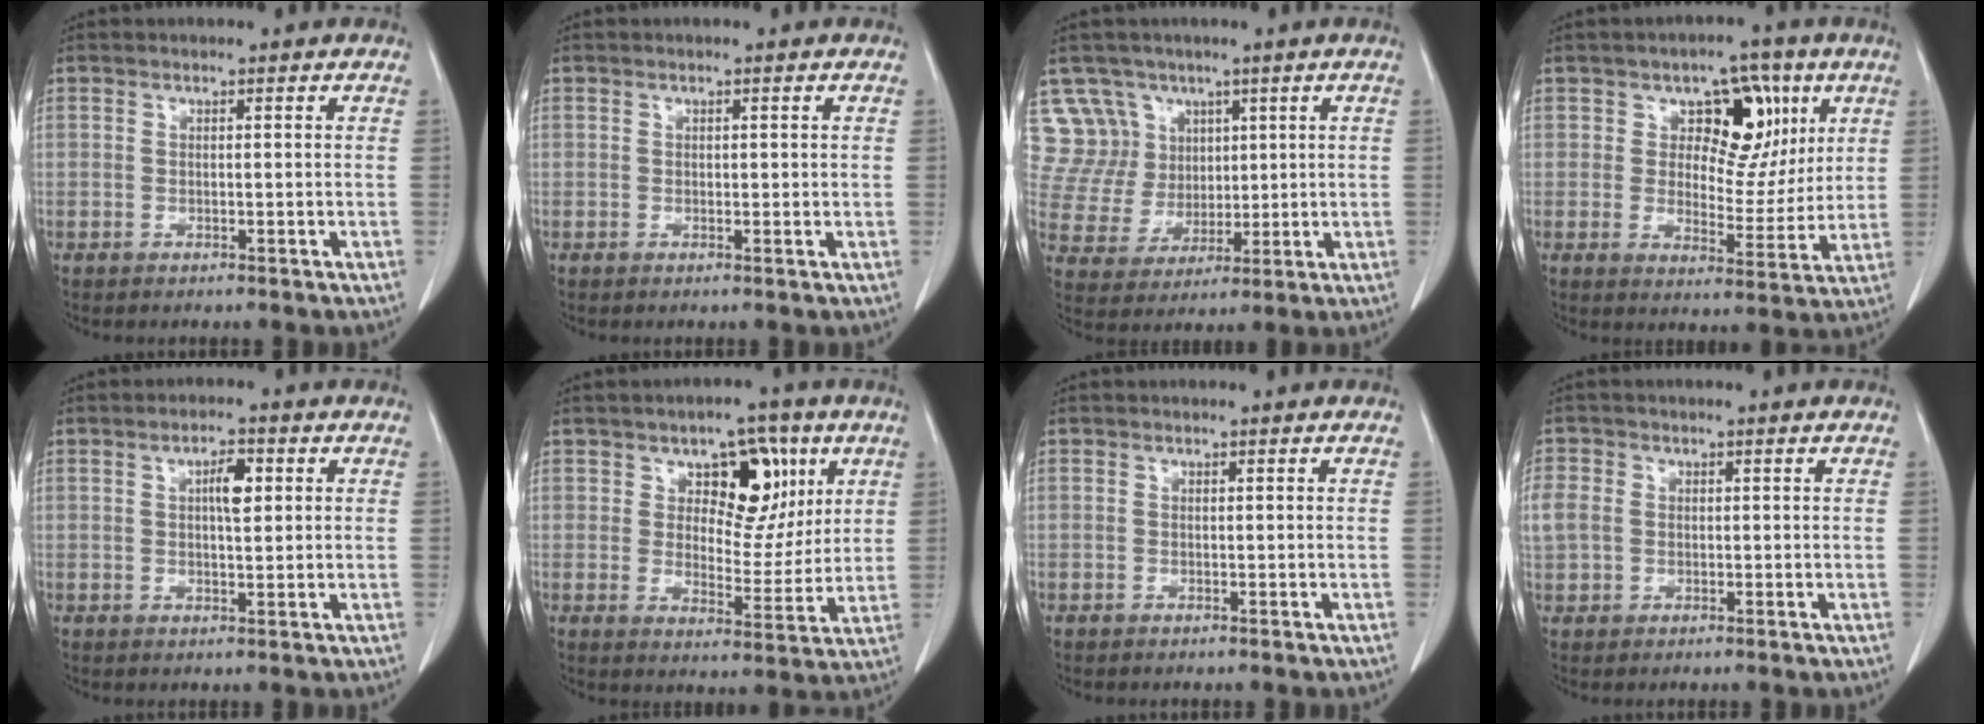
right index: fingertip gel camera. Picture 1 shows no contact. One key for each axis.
{"total": 0.7, "fx": 0.2, "fy": 0.4, "fz": 0.5, "tx": -0.004, "ty": 0.001, "tz": 0.003}
{"total": 9.5, "fx": 5.3, "fy": 7.8, "fz": -0.1, "tx": -0.006, "ty": 0.028, "tz": 0.114}
{"total": 10.2, "fx": 4.1, "fy": 6.1, "fz": 7.0, "tx": -0.079, "ty": 0.016, "tz": 0.062}
{"total": 3.8, "fx": 1.0, "fy": 1.2, "fz": 3.5, "tx": -0.058, "ty": 0.006, "tz": 0.015}
{"total": 10.4, "fx": 4.4, "fy": 5.7, "fz": 7.5, "tx": -0.091, "ty": 0.015, "tz": 0.069}
{"total": 0.0}
{"total": 4.6, "fx": 0.4, "fy": 4.0, "fz": 2.3, "tx": -0.075, "ty": 0.015, "tz": 0.014}